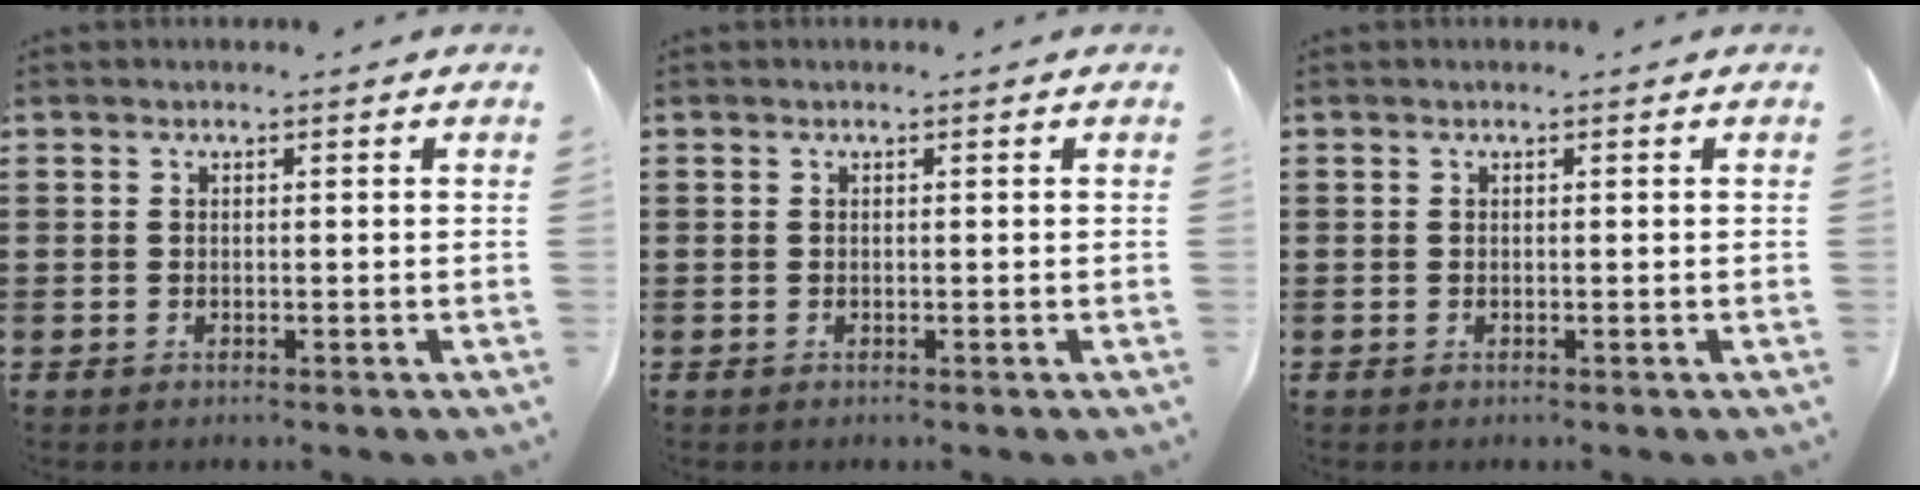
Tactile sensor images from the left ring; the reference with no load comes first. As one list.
[{"total": 0.0}, {"total": 0.0}]